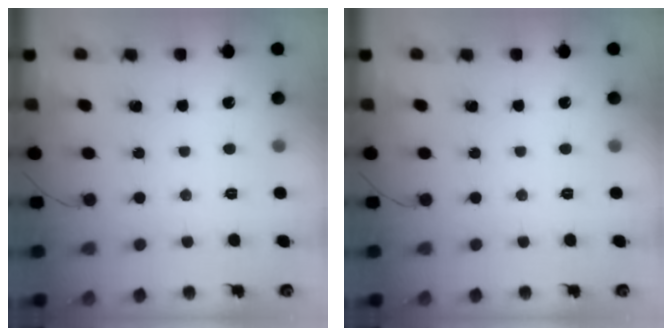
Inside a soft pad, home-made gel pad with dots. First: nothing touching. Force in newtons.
{"total": 0.0}